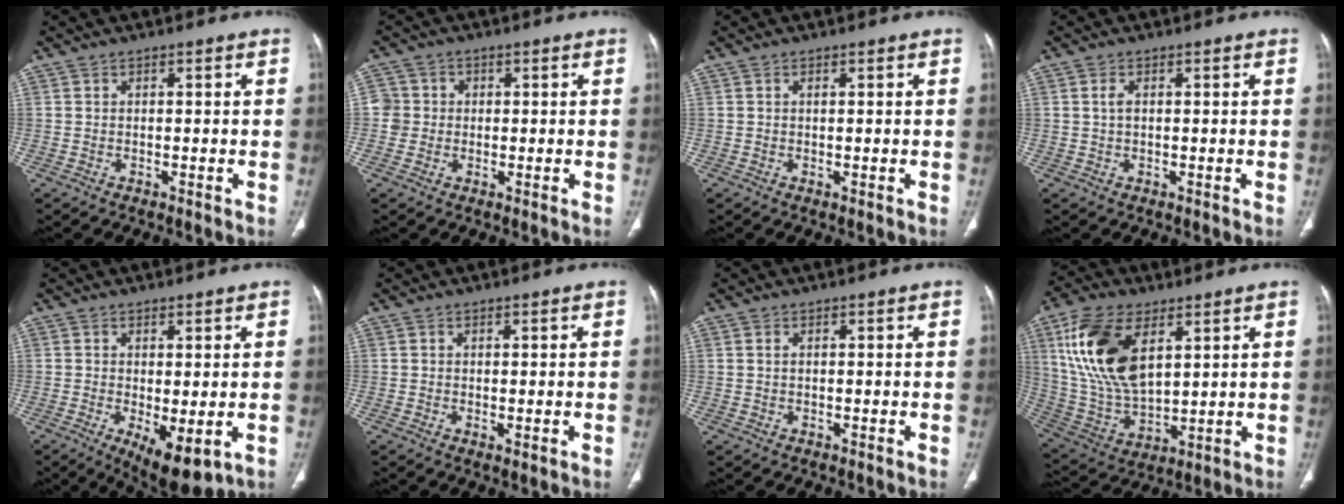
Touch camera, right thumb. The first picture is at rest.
{"total": 3.8, "force": [0.0, 3.8, 0.3], "torque": [0.022, 0.009, -0.003]}
{"total": 0.7, "force": [0.2, 0.2, 0.7], "torque": [-0.017, -0.003, 0.005]}
{"total": 1.6, "force": [0.3, 0.9, 1.3], "torque": [-0.028, 0.003, 0.009]}
{"total": 8.3, "force": [-2.2, 3.1, 7.4], "torque": [-0.113, -0.019, -0.021]}
{"total": 0.9, "force": [-0.1, 0.3, 0.9], "torque": [-0.020, -0.007, 0.002]}
{"total": 0.6, "force": [0.3, 0.3, 0.4], "torque": [-0.013, 0.004, 0.006]}
{"total": 18.8, "force": [7.1, 9.9, 14.3], "torque": [-0.272, -0.022, 0.145]}